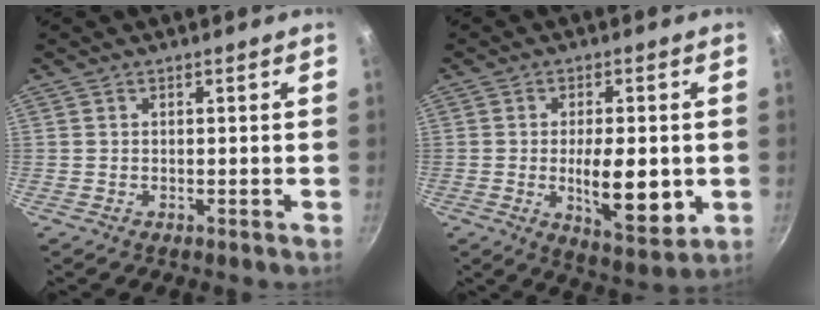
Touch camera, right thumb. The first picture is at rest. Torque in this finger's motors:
{"motor_torque": [1.12, 2.09, 0.61, 0.64, 0.39]}